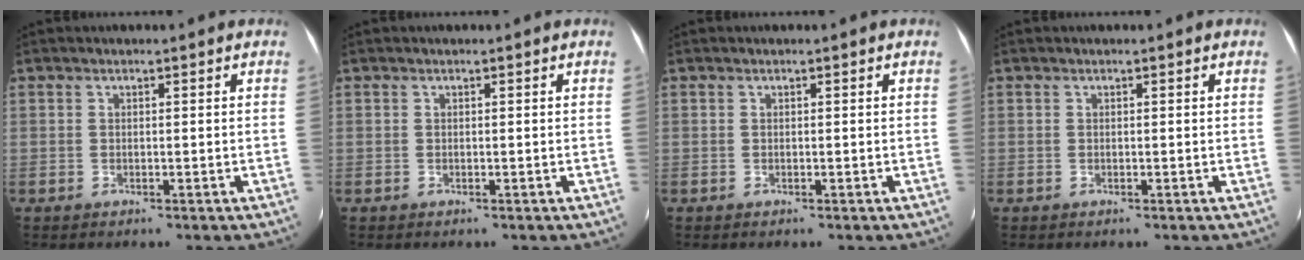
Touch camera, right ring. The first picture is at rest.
{"total": 0.0}
{"total": 0.0}
{"total": 0.0}